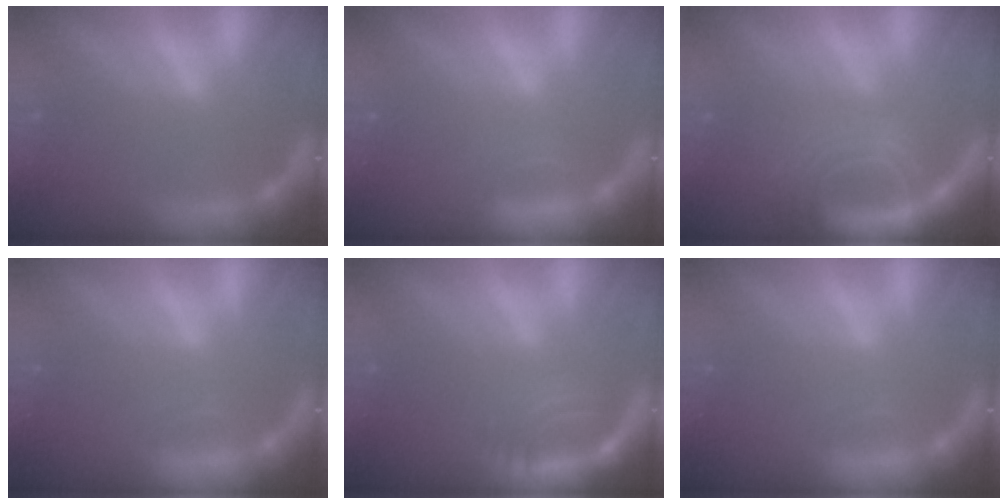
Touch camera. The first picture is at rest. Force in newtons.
{"total": 1.4}
{"total": 8.5}
{"total": 0.9}
{"total": 4.5}
{"total": 0.9}